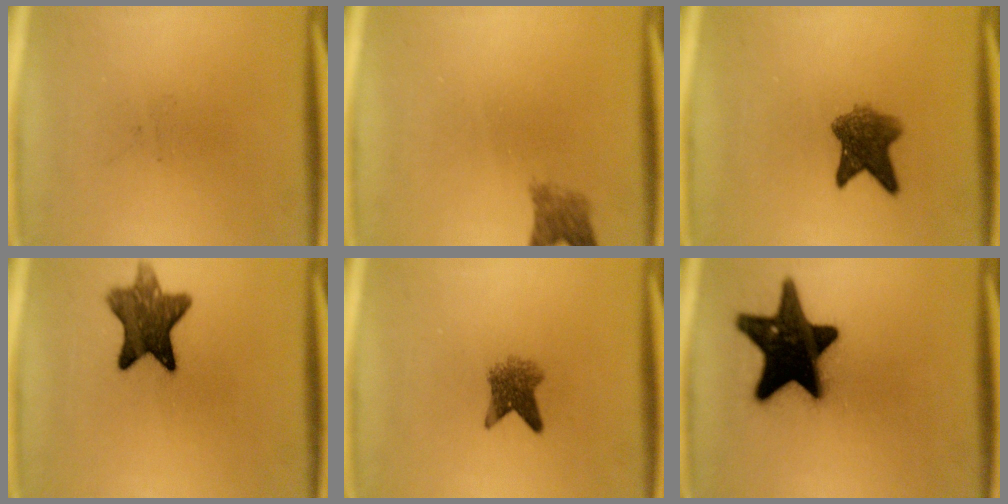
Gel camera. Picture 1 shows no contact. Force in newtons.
{"total": 2.7}
{"total": 6.3}
{"total": 9.5}
{"total": 4.0}
{"total": 18.9}